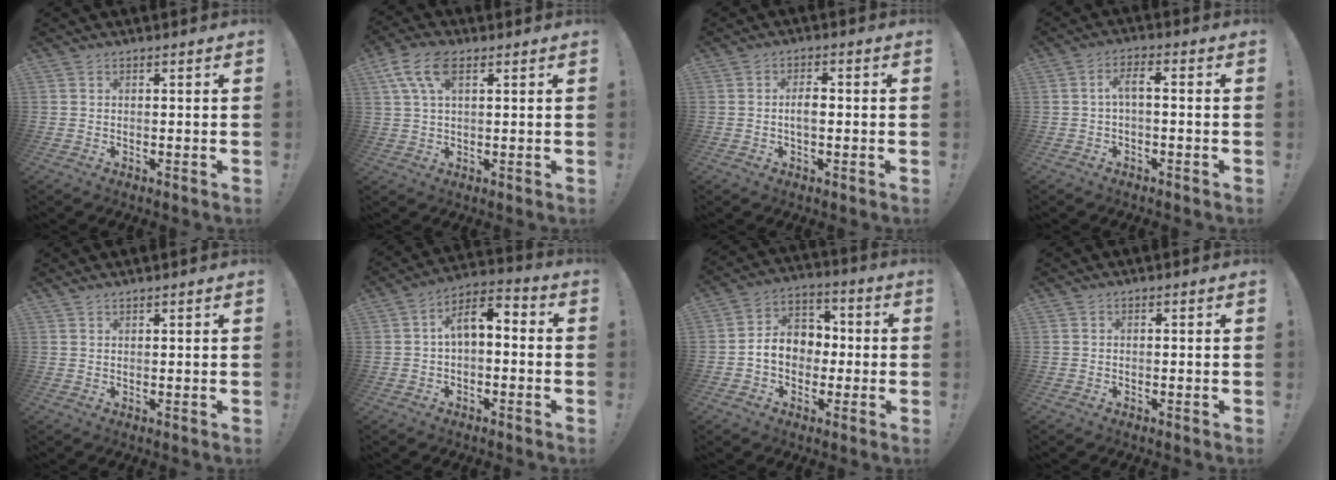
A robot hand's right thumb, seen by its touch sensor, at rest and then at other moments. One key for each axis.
{"total": 9.1, "fx": 3.9, "fy": 4.5, "fz": 6.9, "tx": -0.140, "ty": 0.005, "tz": 0.075}
{"total": 3.7, "fx": -0.4, "fy": 1.6, "fz": 3.3, "tx": -0.051, "ty": 0.001, "tz": -0.014}
{"total": 4.5, "fx": -0.4, "fy": 1.2, "fz": 4.3, "tx": -0.089, "ty": 0.006, "tz": -0.011}
{"total": 1.0, "fx": 1.0, "fy": -0.1, "fz": 0.3, "tx": -0.004, "ty": -0.002, "tz": 0.018}
{"total": 7.8, "fx": 0.2, "fy": 4.2, "fz": 6.6, "tx": -0.113, "ty": 0.015, "tz": 0.008}
{"total": 11.0, "fx": -1.0, "fy": 9.3, "fz": 5.8, "tx": -0.087, "ty": 0.020, "tz": -0.008}
{"total": 0.0}